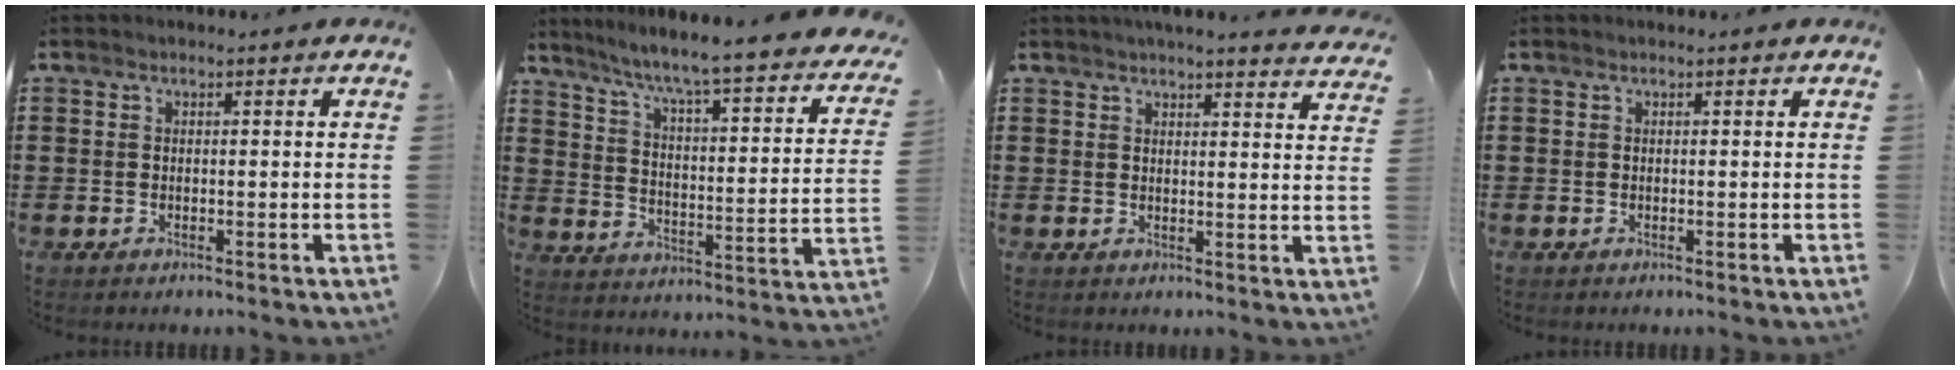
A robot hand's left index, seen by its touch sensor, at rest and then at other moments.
{"total": 5.7, "force": [4.4, -0.8, 3.5], "torque": [-0.088, -0.049, 0.062]}
{"total": 3.6, "force": [3.4, -0.6, 0.7], "torque": [-0.016, -0.020, 0.062]}
{"total": 0.0}